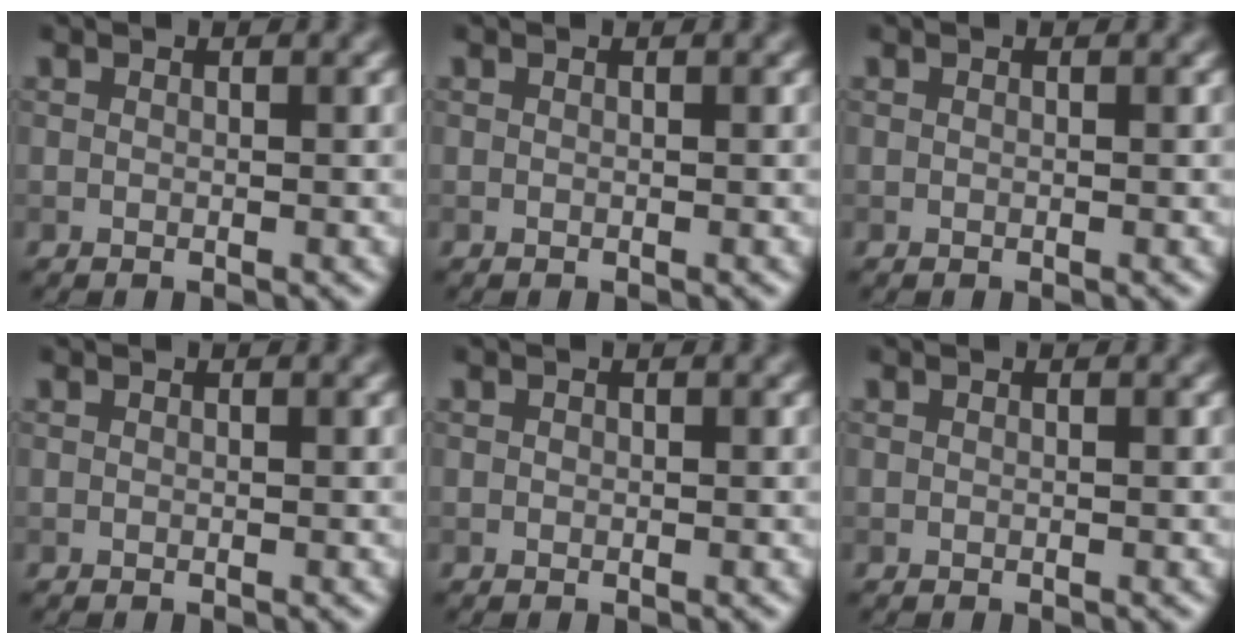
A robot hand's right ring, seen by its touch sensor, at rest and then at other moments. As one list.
[{"total": 0.0}, {"total": 0.0}, {"total": 0.0}, {"total": 0.0}, {"total": 0.0}]